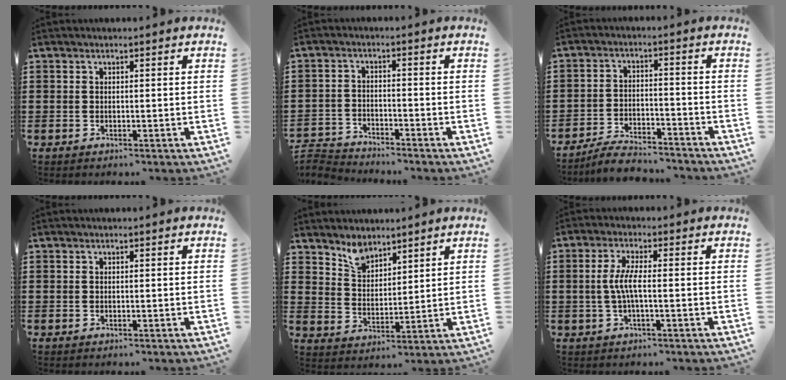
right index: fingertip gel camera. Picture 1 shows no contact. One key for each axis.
{"total": 3.3, "fx": -3.2, "fy": 0.3, "fz": -0.2, "tx": -0.013, "ty": -0.003, "tz": -0.073}
{"total": 5.1, "fx": -4.9, "fy": 0.6, "fz": 1.2, "tx": -0.021, "ty": 0.007, "tz": -0.096}
{"total": 0.0}
{"total": 4.4, "fx": 3.9, "fy": 1.9, "fz": 1.0, "tx": -0.035, "ty": -0.003, "tz": 0.073}
{"total": 4.3, "fx": -0.5, "fy": 0.6, "fz": 4.2, "tx": -0.099, "ty": -0.008, "tz": -0.019}